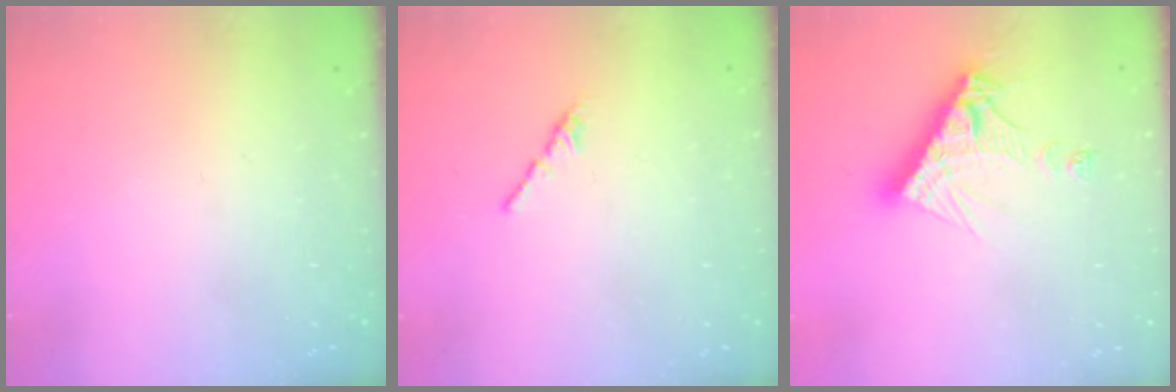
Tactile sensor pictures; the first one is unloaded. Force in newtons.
{"total": 1.3, "press": 1.2, "slide": 0.4}
{"total": 11.2, "press": 11.2, "slide": 1.0}